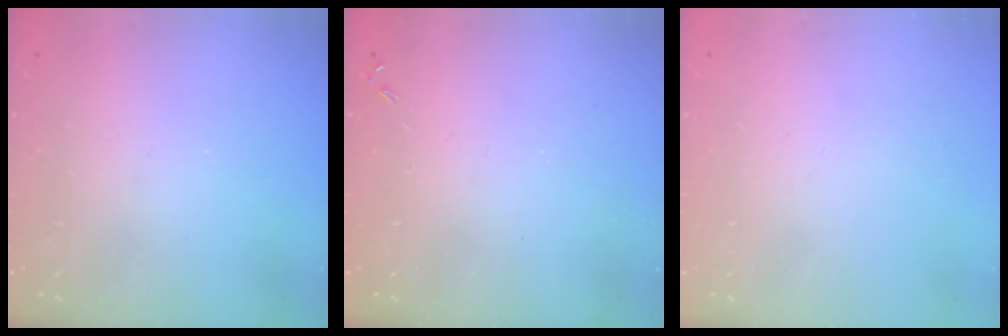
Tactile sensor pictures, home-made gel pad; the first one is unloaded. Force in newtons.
{"total": 0.0}
{"total": 0.0}